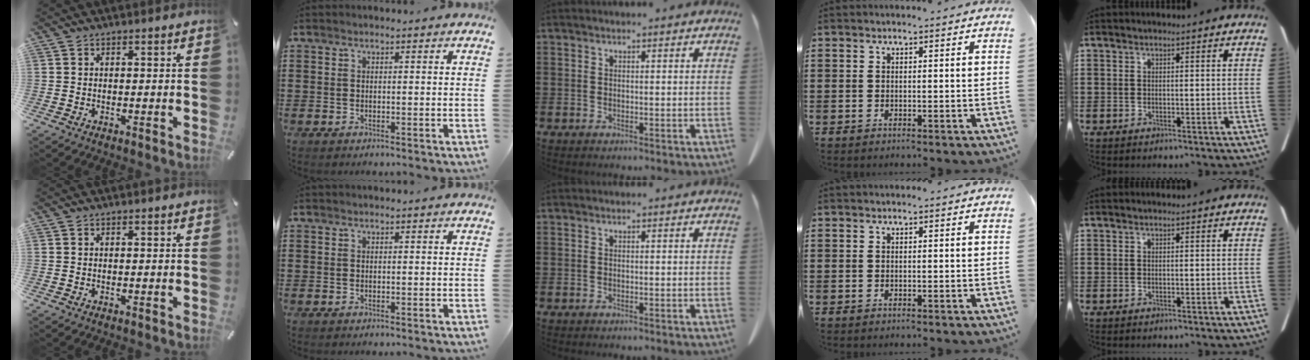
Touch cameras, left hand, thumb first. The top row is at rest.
{}